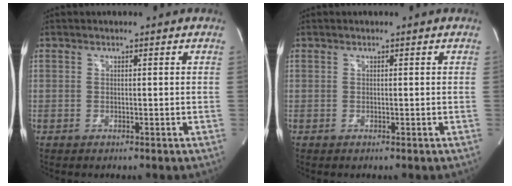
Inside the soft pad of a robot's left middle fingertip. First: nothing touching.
{"total": 0.0}